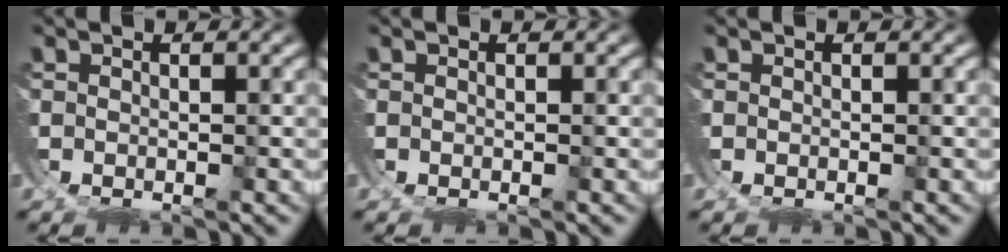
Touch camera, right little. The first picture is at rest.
{"total": 0.0}
{"total": 0.0}